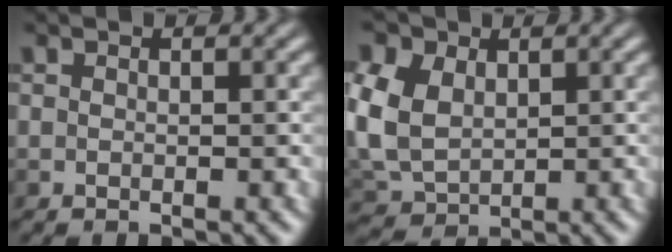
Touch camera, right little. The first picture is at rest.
{"total": 8.8, "force": [1.6, 6.4, 5.7], "torque": [-0.155, 0.016, 0.029]}